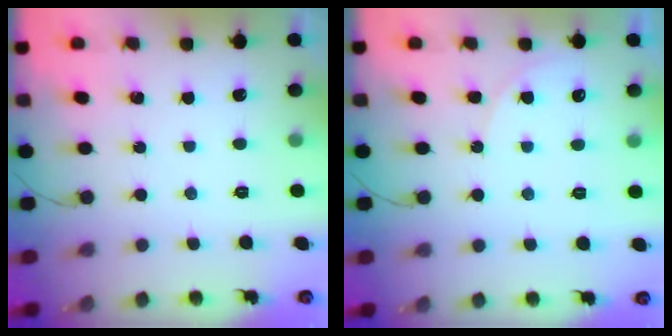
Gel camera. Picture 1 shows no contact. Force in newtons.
{"total": 5.0, "press": 5.0, "slide": 0.6}